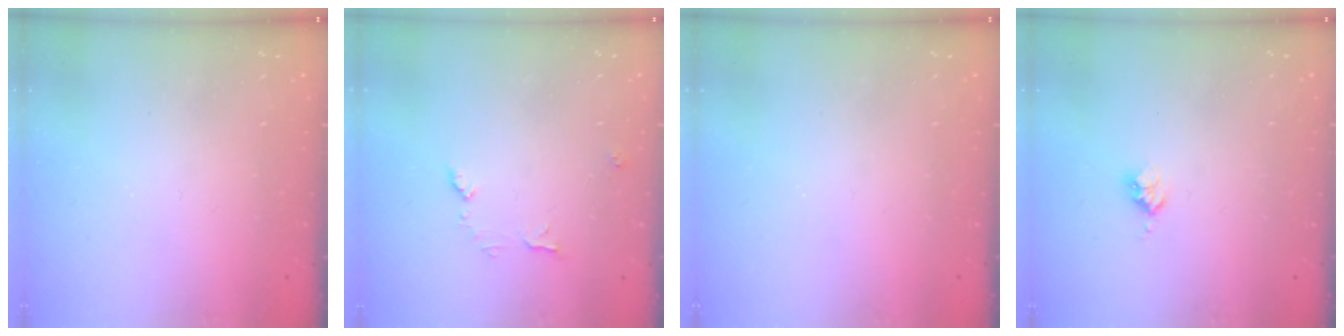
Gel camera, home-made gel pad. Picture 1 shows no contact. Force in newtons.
{"total": 6.8, "press": 6.8, "slide": 0.4}
{"total": 0.0}
{"total": 2.5, "press": 2.5, "slide": 0.3}